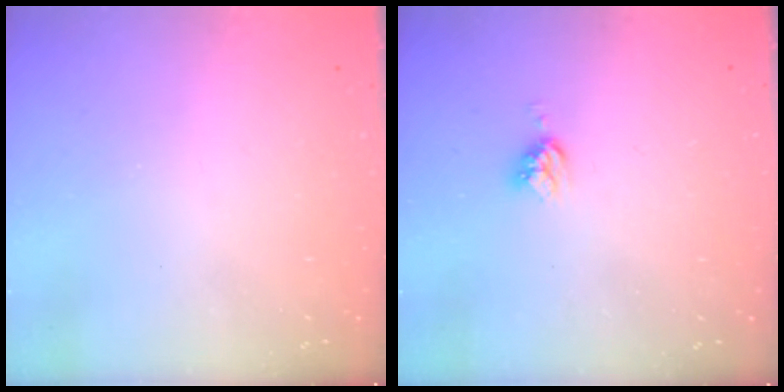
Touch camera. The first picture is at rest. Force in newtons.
{"total": 4.8, "press": 4.8, "slide": 0.1}